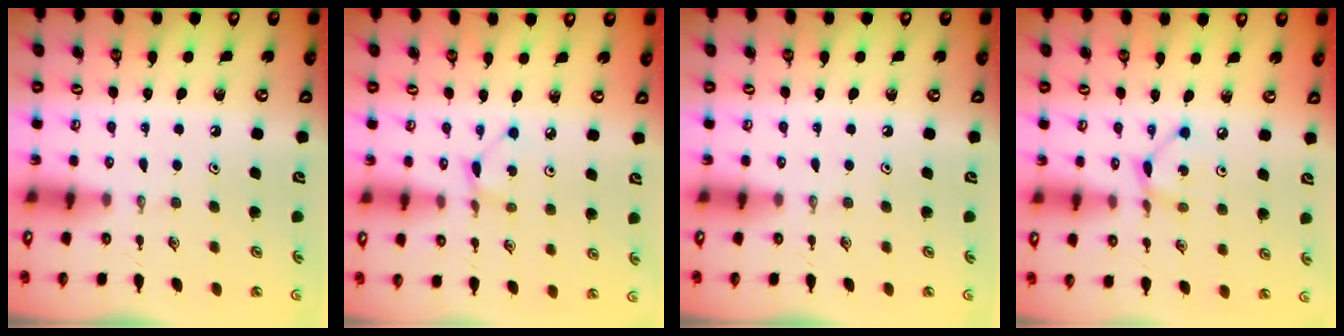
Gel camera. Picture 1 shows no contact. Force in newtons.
{"total": 3.1, "press": 3.0, "slide": 0.5}
{"total": 0.0}
{"total": 3.8, "press": 3.8, "slide": 0.0}